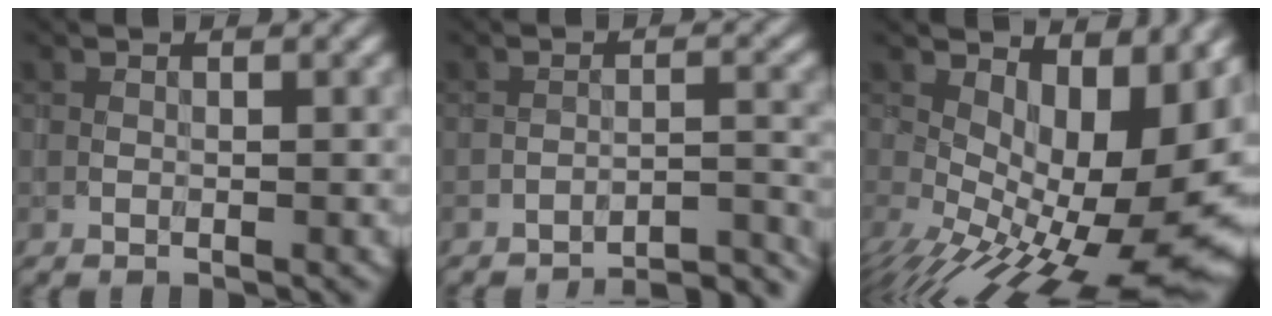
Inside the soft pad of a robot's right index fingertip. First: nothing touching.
{"total": 8.5, "force": [-8.2, 1.2, 1.4], "torque": [-0.003, 0.015, -0.097]}
{"total": 15.5, "force": [-0.2, 7.0, 13.9], "torque": [-0.165, -0.010, 0.024]}